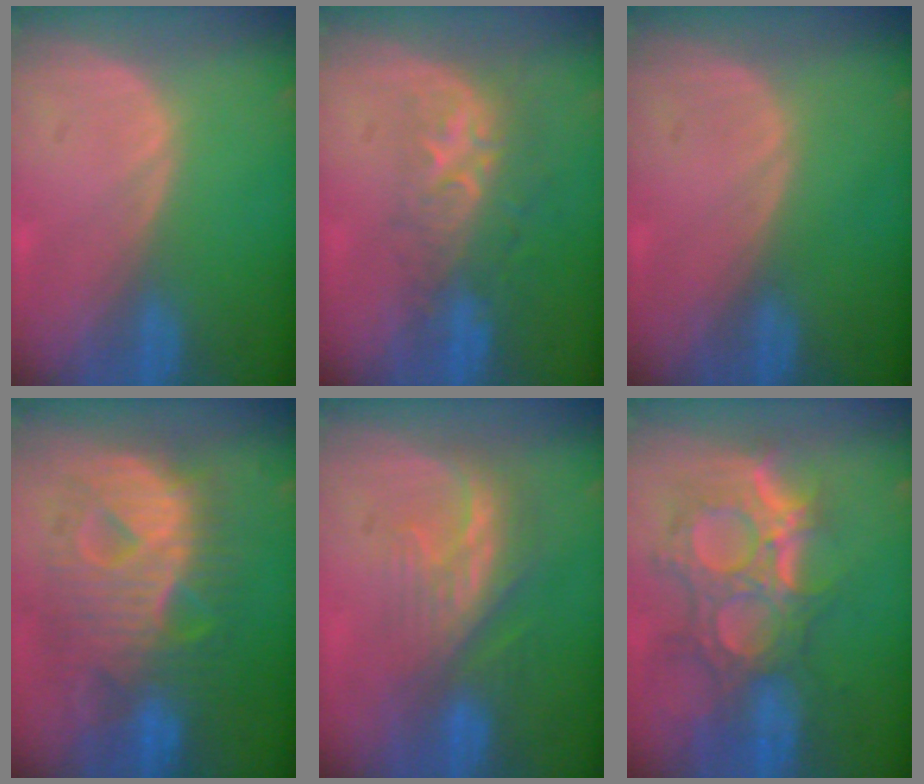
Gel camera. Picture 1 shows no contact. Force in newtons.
{"total": 8.9, "press": 7.2, "slide": 5.2}
{"total": 0.0}
{"total": 12.4, "press": 12.4, "slide": 1.4}
{"total": 8.3, "press": 7.2, "slide": 4.0}
{"total": 12.1, "press": 10.8, "slide": 5.4}